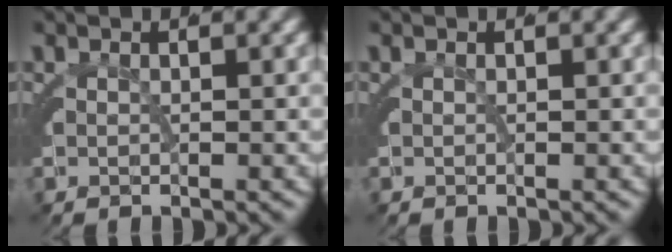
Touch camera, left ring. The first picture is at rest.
{"total": 0.0}